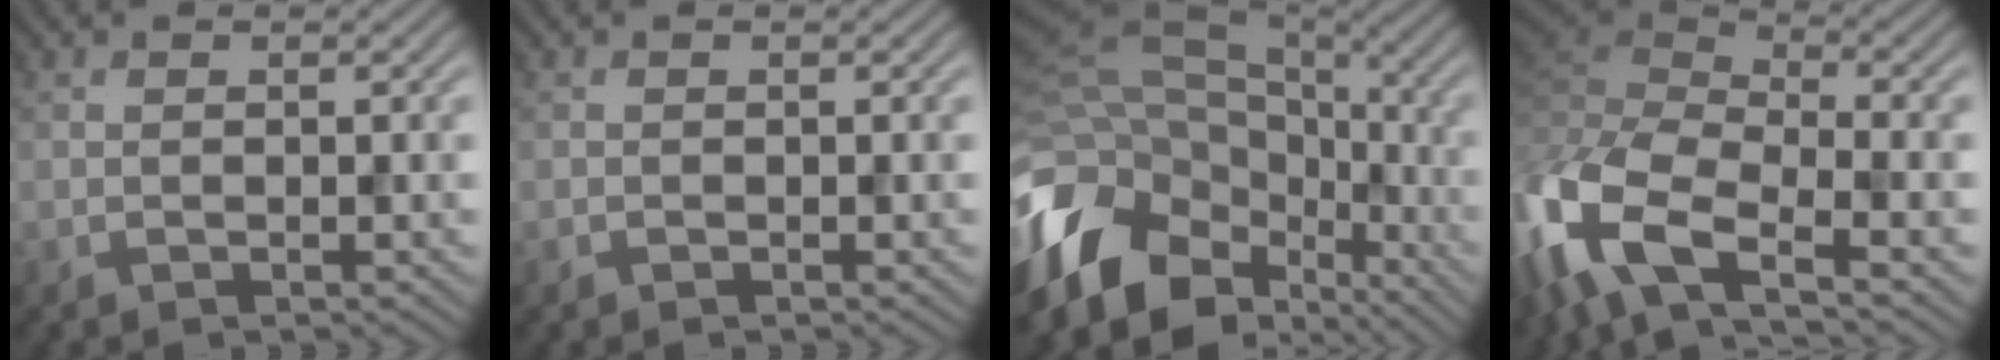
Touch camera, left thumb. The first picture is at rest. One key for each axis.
{"total": 0.0}
{"total": 16.4, "fx": -6.8, "fy": 10.7, "fz": 10.4, "tx": -0.261, "ty": -0.021, "tz": -0.114}
{"total": 13.6, "fx": -5.9, "fy": 6.1, "fz": 10.6, "tx": -0.274, "ty": -0.009, "tz": -0.118}